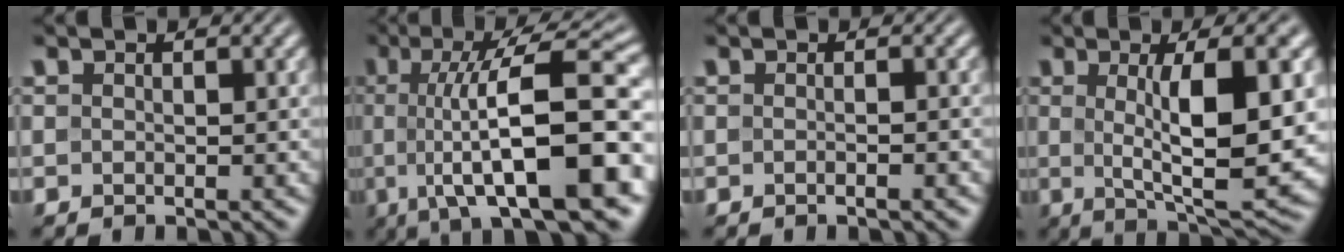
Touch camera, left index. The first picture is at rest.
{"total": 14.4, "force": [-1.5, 4.2, 13.7], "torque": [-0.176, 0.014, -0.028]}
{"total": 1.1, "force": [-0.4, 0.3, 1.0], "torque": [-0.009, -0.001, -0.010]}
{"total": 10.2, "force": [0.9, 2.7, 9.8], "torque": [-0.145, -0.006, 0.020]}